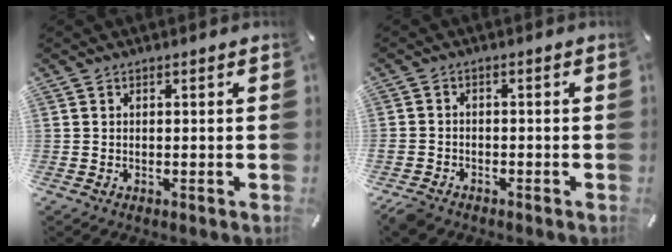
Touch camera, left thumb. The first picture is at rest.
{"total": 3.2, "force": [-2.3, 2.0, 0.8], "torque": [-0.032, 0.008, -0.052]}